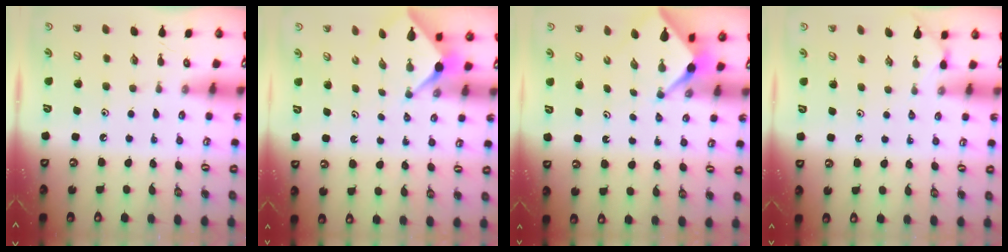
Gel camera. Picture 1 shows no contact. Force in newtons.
{"total": 2.3, "press": 2.3, "slide": 0.3}
{"total": 3.1, "press": 3.1, "slide": 0.3}
{"total": 2.4, "press": 2.4, "slide": 0.3}